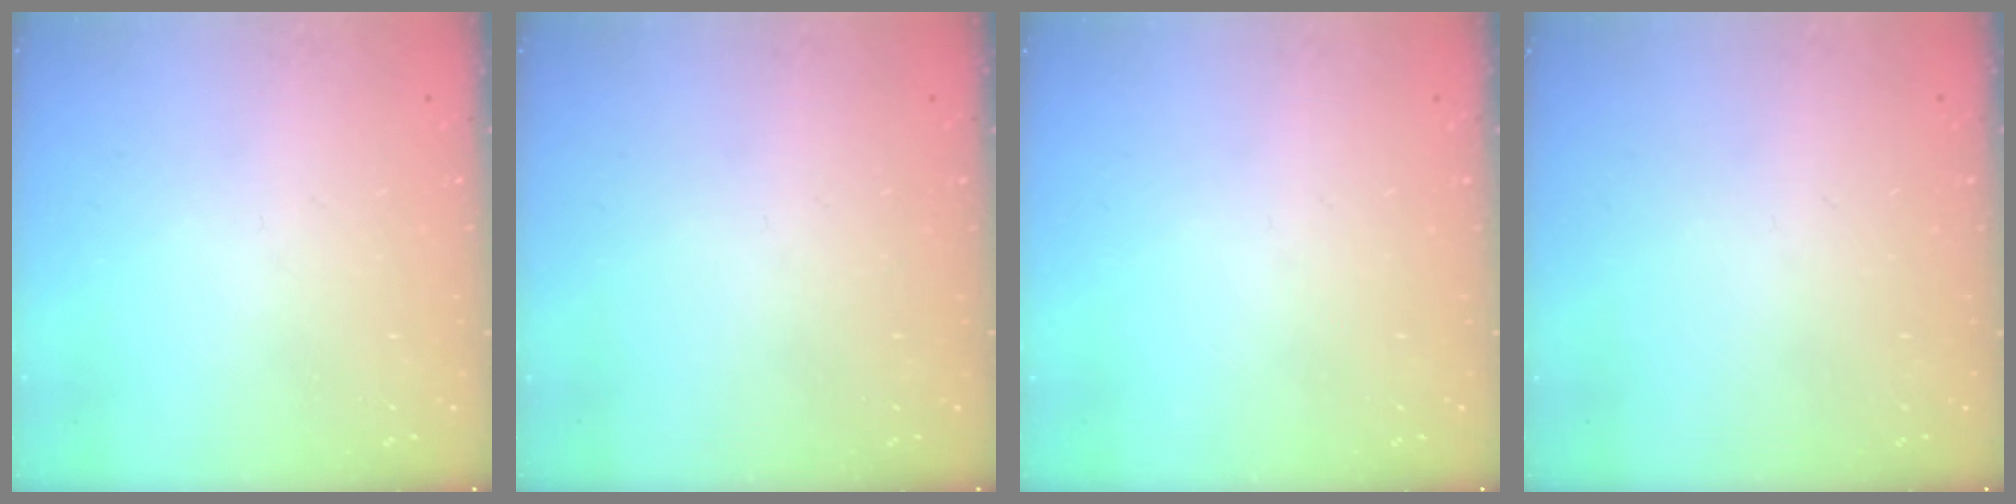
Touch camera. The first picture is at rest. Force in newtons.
{"total": 0.0}
{"total": 0.0}
{"total": 0.0}